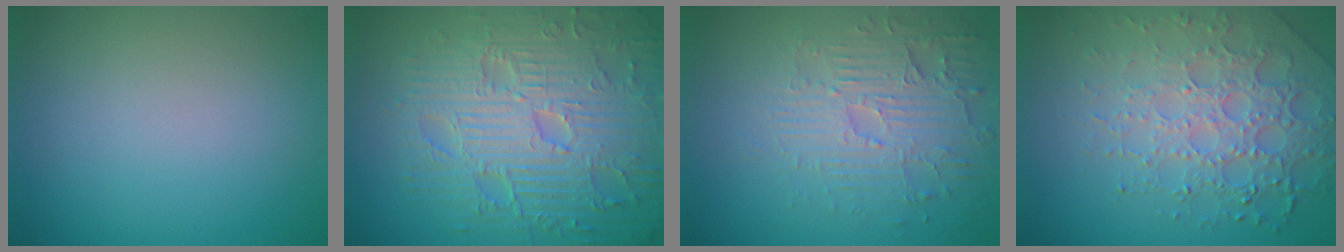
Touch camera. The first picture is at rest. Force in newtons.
{"total": 10.5, "press": 7.1, "slide": 7.8}
{"total": 4.1, "press": 3.8, "slide": 1.5}
{"total": 7.0, "press": 5.1, "slide": 4.7}